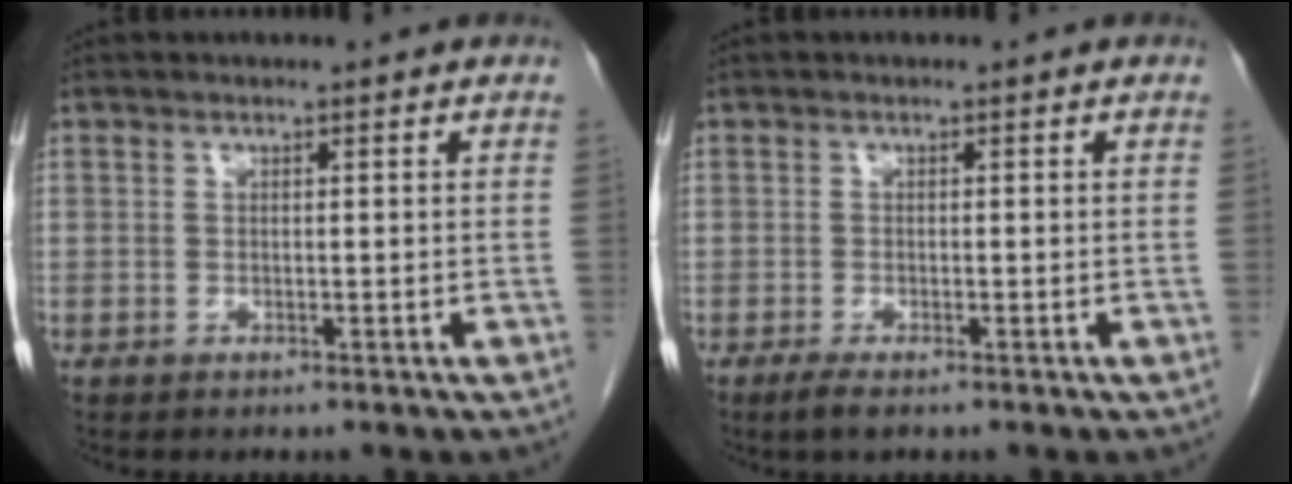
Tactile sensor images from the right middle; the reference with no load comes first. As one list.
[{"total": 1.9, "force": [-1.3, 0.4, 1.4], "torque": [-0.032, -0.006, -0.022]}]